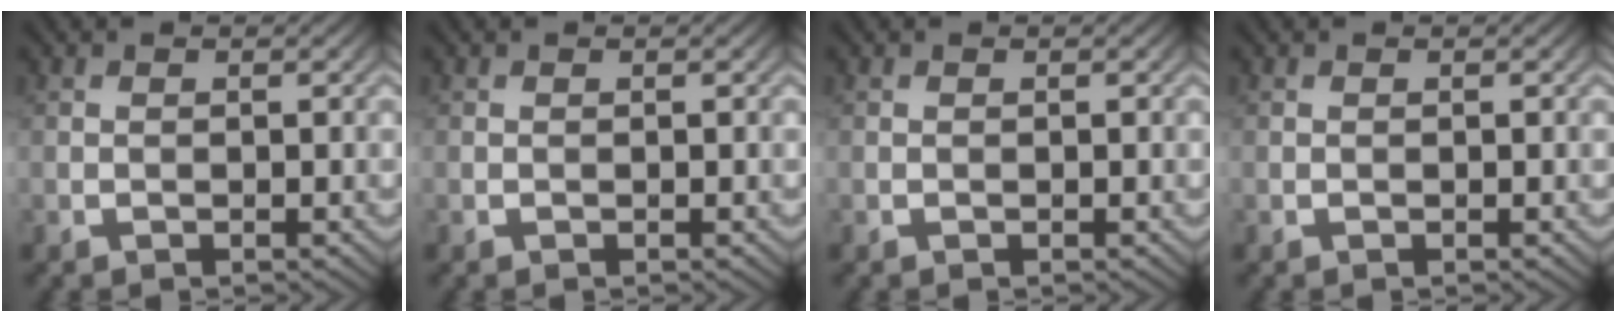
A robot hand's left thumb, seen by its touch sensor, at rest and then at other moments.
{"total": 0.0}
{"total": 0.0}
{"total": 0.0}